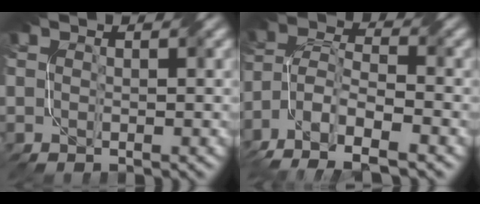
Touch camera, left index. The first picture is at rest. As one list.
[{"total": 8.6, "force": [-5.7, 3.1, 5.6], "torque": [-0.111, -0.006, -0.111]}]